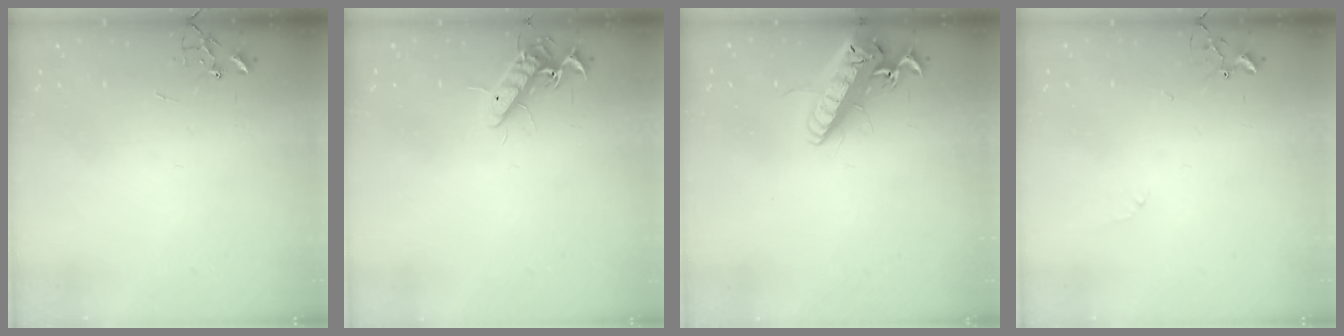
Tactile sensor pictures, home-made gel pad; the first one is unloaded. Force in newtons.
{"total": 10.7, "press": 10.5, "slide": 1.7}
{"total": 20.4, "press": 19.9, "slide": 4.5}
{"total": 5.5, "press": 5.5, "slide": 0.8}